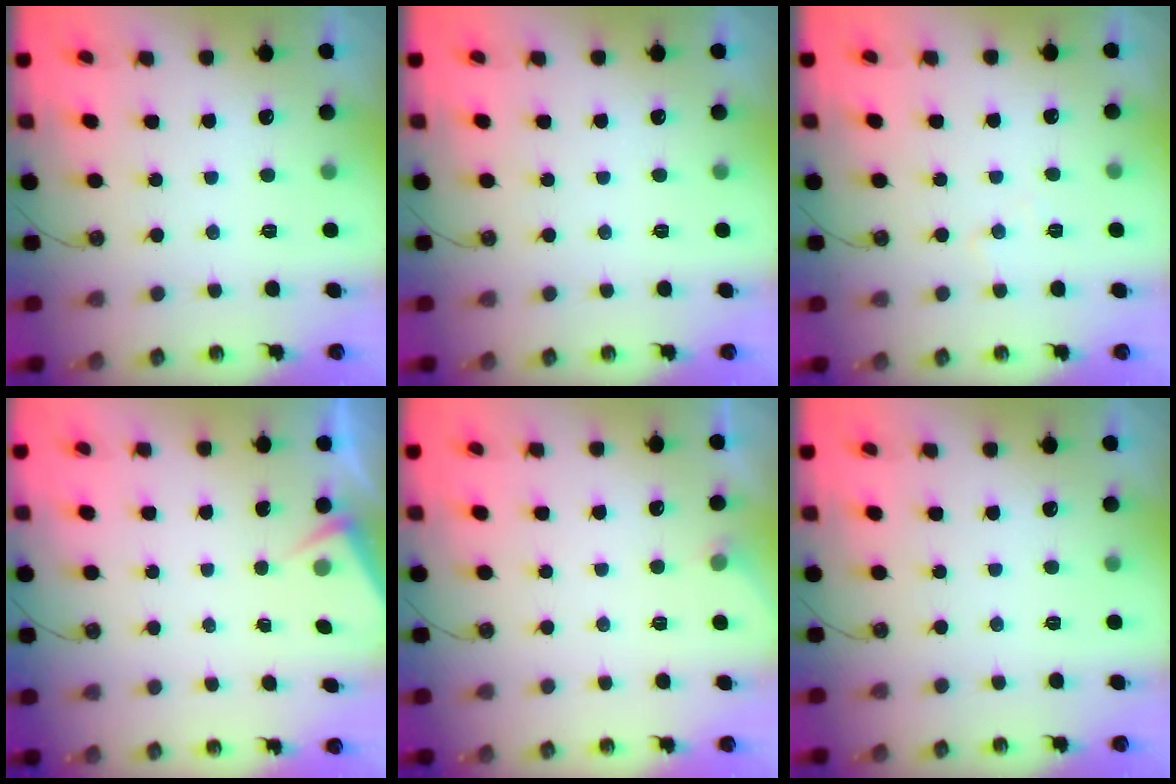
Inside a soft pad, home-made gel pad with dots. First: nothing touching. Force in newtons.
{"total": 0.0}
{"total": 5.4, "press": 5.3, "slide": 0.9}
{"total": 2.5, "press": 2.5, "slide": 0.4}
{"total": 2.6, "press": 2.5, "slide": 0.5}
{"total": 0.0}